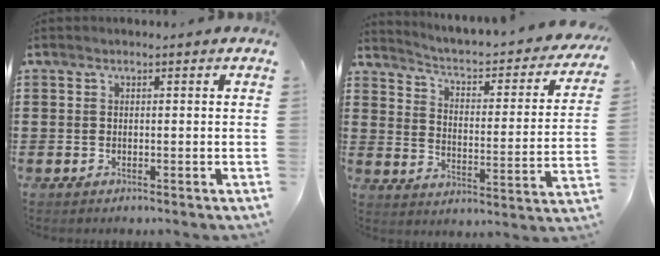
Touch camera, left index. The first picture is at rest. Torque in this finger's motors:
{"motor_torque": [2.14, 0.00, 0.42, 0.09]}